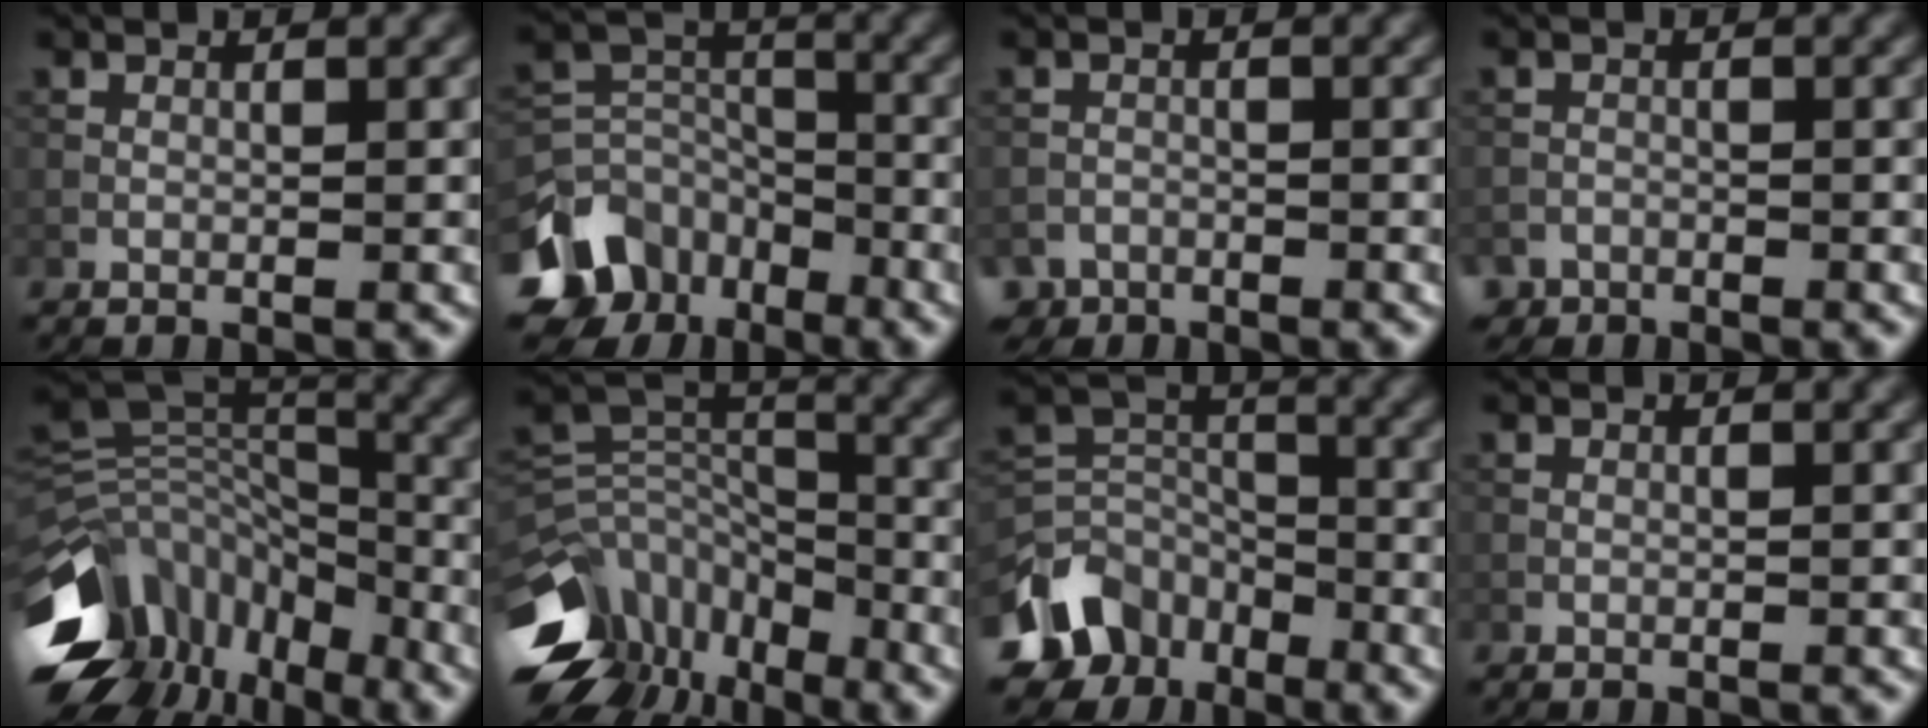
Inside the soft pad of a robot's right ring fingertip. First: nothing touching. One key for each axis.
{"total": 8.6, "fx": -5.2, "fy": 6.2, "fz": 3.1, "tx": -0.051, "ty": 0.002, "tz": -0.104}
{"total": 3.0, "fx": -2.7, "fy": 1.2, "fz": -0.2, "tx": 0.009, "ty": -0.007, "tz": -0.045}
{"total": 2.2, "fx": -1.9, "fy": 1.0, "fz": -0.3, "tx": 0.012, "ty": -0.001, "tz": -0.032}
{"total": 14.0, "fx": -7.1, "fy": 8.5, "fz": 8.6, "tx": -0.176, "ty": 0.021, "tz": -0.120}
{"total": 11.0, "fx": -5.9, "fy": 7.2, "fz": 5.8, "tx": -0.118, "ty": 0.029, "tz": -0.109}
{"total": 7.4, "fx": -4.7, "fy": 5.2, "fz": 2.5, "tx": -0.037, "ty": -0.005, "tz": -0.102}
{"total": 0.0}